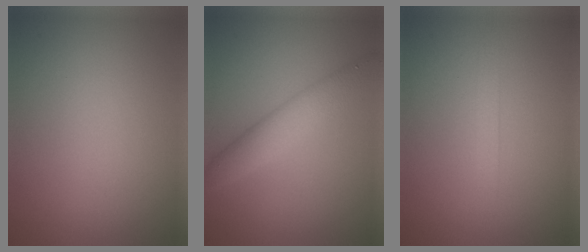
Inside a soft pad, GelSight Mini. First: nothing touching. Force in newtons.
{"total": 4.1, "press": 4.1, "slide": 0.0}
{"total": 1.2, "press": 1.2, "slide": 0.1}